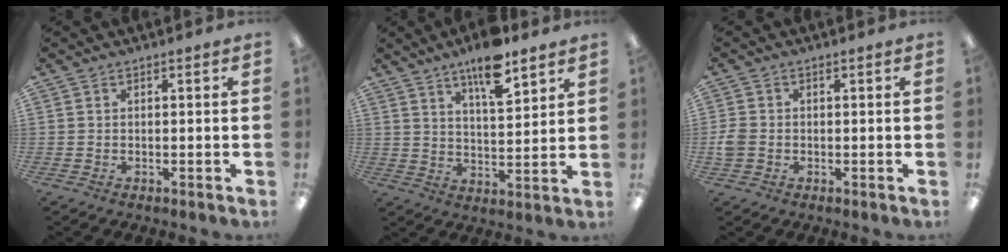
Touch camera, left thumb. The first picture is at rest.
{"total": 11.6, "force": [8.4, 3.6, 7.3], "torque": [-0.112, -0.044, 0.141]}
{"total": 3.3, "force": [-0.6, 2.7, 1.8], "torque": [-0.035, 0.004, -0.010]}